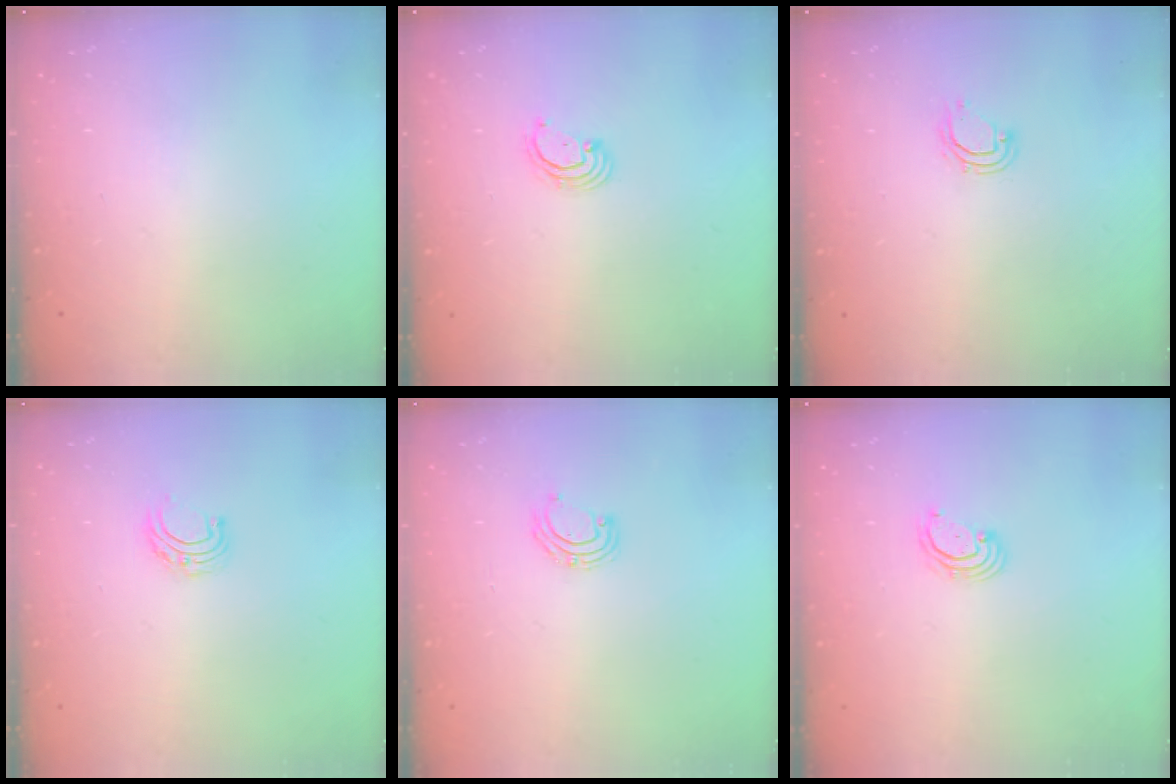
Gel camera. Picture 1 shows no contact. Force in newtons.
{"total": 2.6, "press": 2.6, "slide": 0.3}
{"total": 4.6, "press": 4.5, "slide": 0.3}
{"total": 5.6, "press": 5.6, "slide": 0.5}
{"total": 6.0, "press": 5.9, "slide": 1.1}
{"total": 2.7, "press": 2.6, "slide": 0.6}